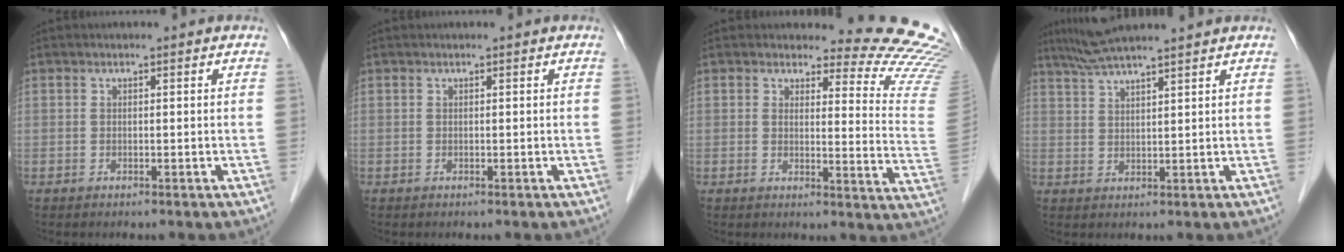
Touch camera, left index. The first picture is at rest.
{"total": 0.0}
{"total": 14.2, "force": [14.1, 0.9, 1.6], "torque": [0.010, -0.141, 0.117]}
{"total": 8.4, "force": [7.4, -0.4, 3.9], "torque": [-0.070, 0.034, 0.121]}